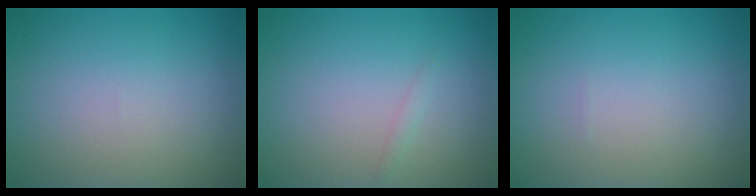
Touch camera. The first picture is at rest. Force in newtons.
{"total": 0.6, "press": 0.6, "slide": 0.0}
{"total": 0.0}